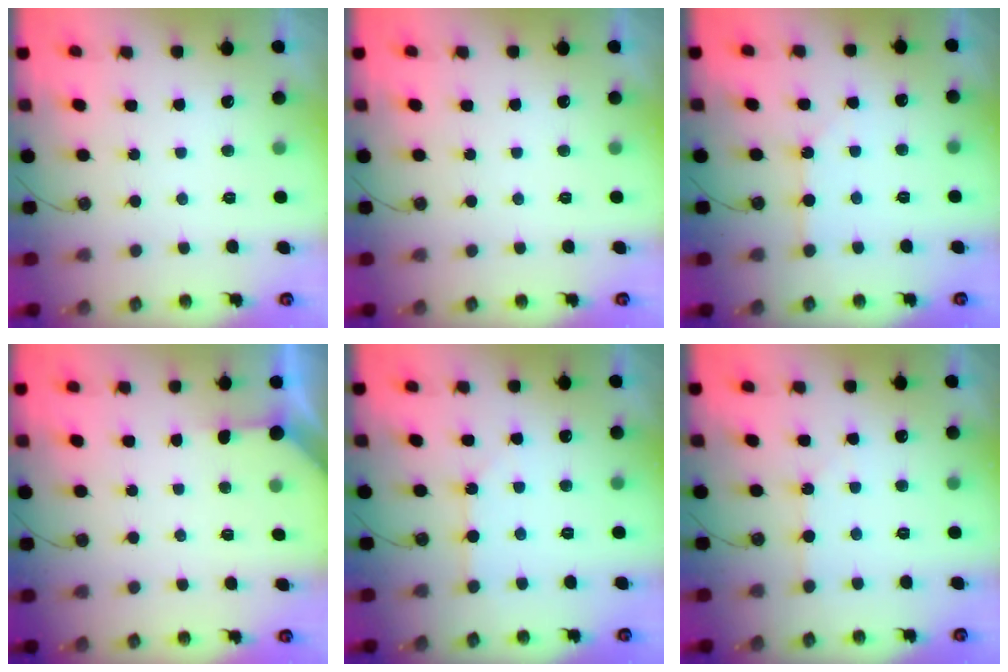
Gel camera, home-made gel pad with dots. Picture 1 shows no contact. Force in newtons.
{"total": 0.0}
{"total": 1.7, "press": 1.7, "slide": 0.3}
{"total": 2.7, "press": 2.7, "slide": 0.4}
{"total": 2.7, "press": 2.7, "slide": 0.4}
{"total": 2.6, "press": 2.5, "slide": 0.5}